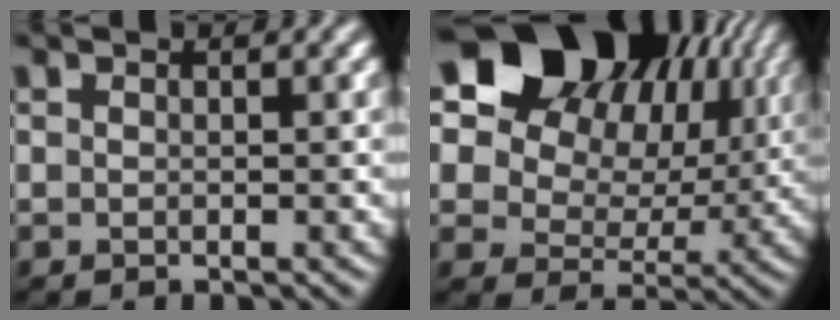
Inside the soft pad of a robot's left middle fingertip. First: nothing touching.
{"total": 20.0, "force": [9.7, 14.4, 10.0], "torque": [-0.204, 0.080, 0.153]}